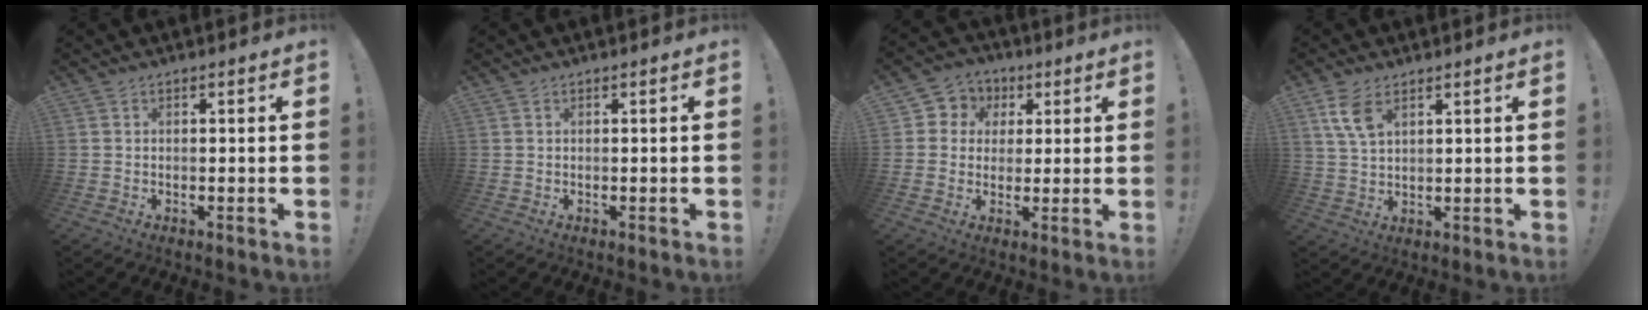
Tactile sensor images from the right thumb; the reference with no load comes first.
{"total": 0.0}
{"total": 6.8, "force": [0.5, 6.6, 1.8], "torque": [-0.020, 0.002, 0.015]}
{"total": 7.1, "force": [3.7, 3.6, 4.8], "torque": [-0.094, -0.016, 0.070]}